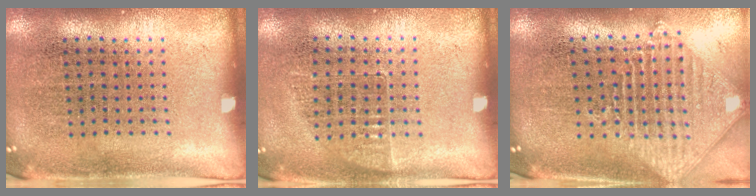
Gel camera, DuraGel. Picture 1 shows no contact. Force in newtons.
{"total": 0.7, "press": 0.7, "slide": 0.1}
{"total": 1.9, "press": 1.6, "slide": 1.0}